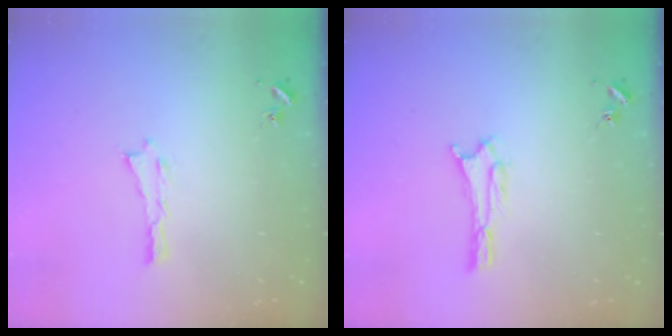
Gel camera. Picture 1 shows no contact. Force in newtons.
{"total": 1.9, "press": 1.9, "slide": 0.2}